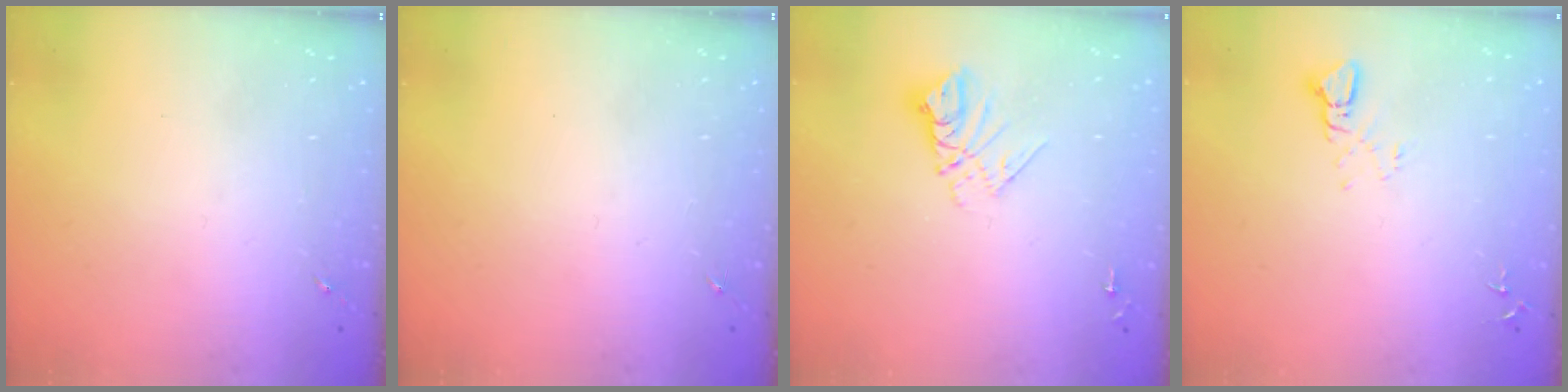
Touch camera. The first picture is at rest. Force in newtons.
{"total": 0.0}
{"total": 10.4, "press": 10.4, "slide": 0.9}
{"total": 2.7, "press": 2.7, "slide": 0.1}